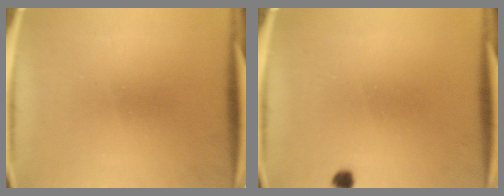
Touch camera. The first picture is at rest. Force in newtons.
{"total": 1.4}